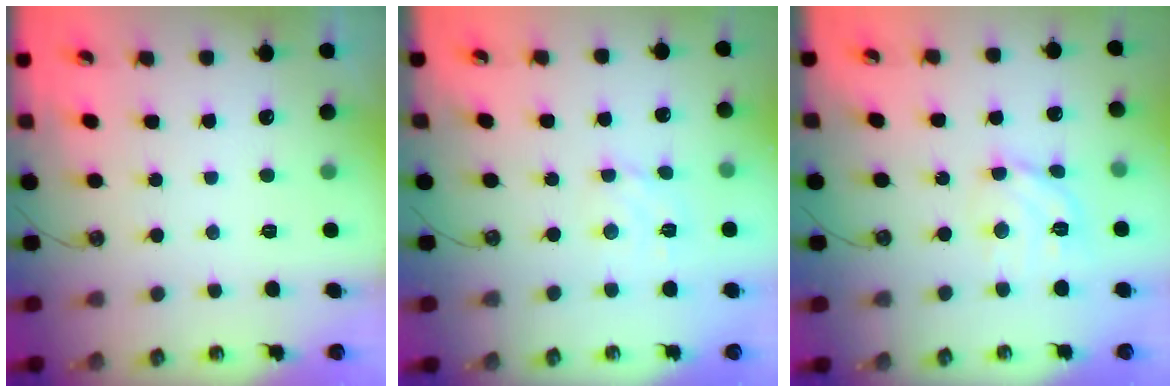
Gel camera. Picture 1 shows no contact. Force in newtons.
{"total": 3.1, "press": 3.0, "slide": 0.7}
{"total": 11.1, "press": 11.0, "slide": 1.5}